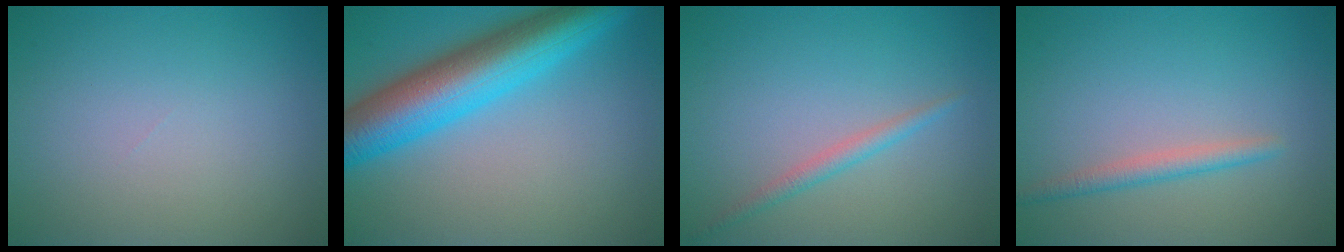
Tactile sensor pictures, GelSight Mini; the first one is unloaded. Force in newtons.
{"total": 9.8, "press": 9.8, "slide": 0.2}
{"total": 1.5, "press": 1.5, "slide": 0.1}
{"total": 1.9, "press": 1.9, "slide": 0.0}